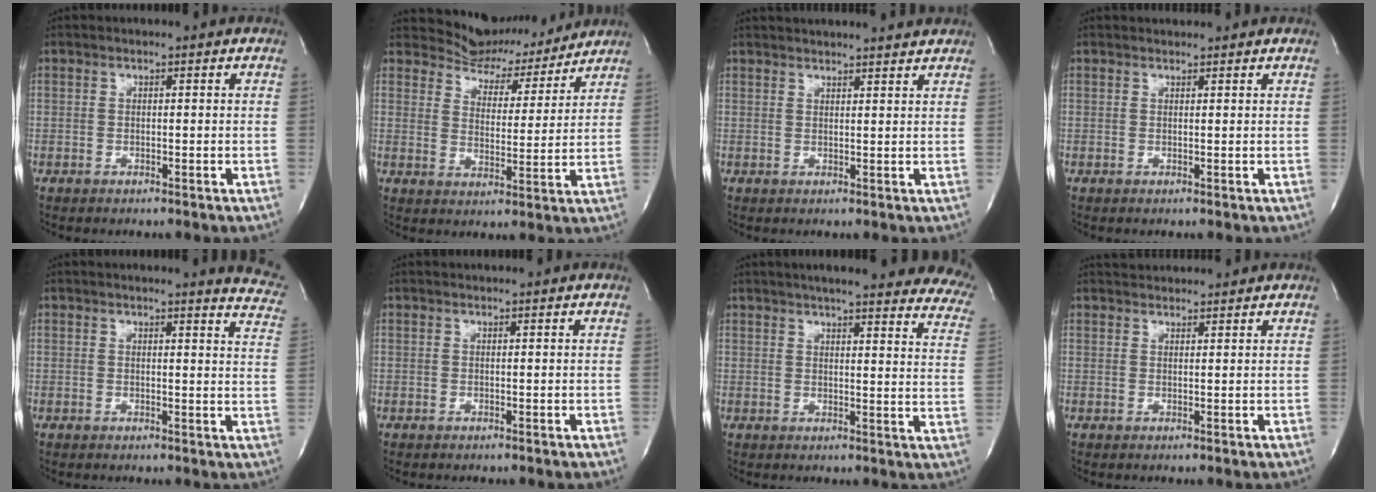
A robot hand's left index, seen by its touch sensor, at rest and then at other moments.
{"total": 10.1, "force": [9.5, 3.2, 0.1], "torque": [0.005, -0.012, 0.133]}
{"total": 12.0, "force": [11.6, 0.9, 3.1], "torque": [-0.043, 0.021, 0.142]}
{"total": 2.5, "force": [2.4, 0.4, 0.2], "torque": [-0.010, 0.015, 0.030]}
{"total": 8.7, "force": [8.5, 0.5, 1.9], "torque": [-0.002, -0.073, 0.057]}
{"total": 1.3, "force": [1.3, 0.1, 0.2], "torque": [-0.007, 0.011, 0.017]}
{"total": 24.6, "force": [20.8, 4.1, 12.5], "torque": [-0.148, -0.041, 0.221]}
{"total": 5.3, "force": [5.2, 1.0, 0.8], "torque": [-0.011, 0.028, 0.069]}